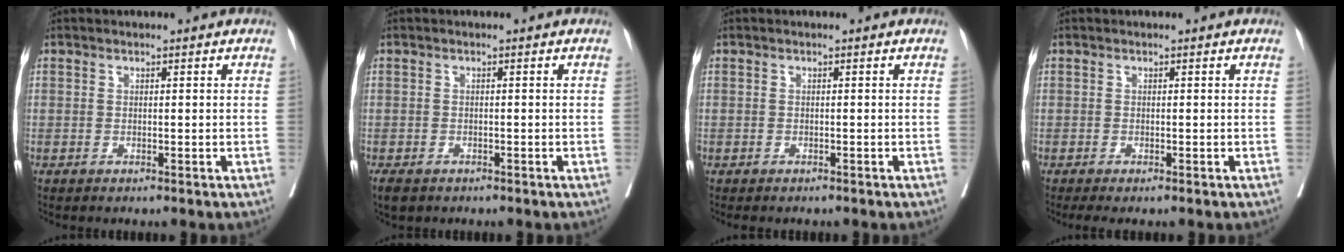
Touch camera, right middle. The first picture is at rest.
{"total": 3.6, "force": [-2.6, 1.9, 1.5], "torque": [-0.026, -0.007, -0.038]}
{"total": 2.1, "force": [-1.8, 0.9, 0.6], "torque": [-0.012, -0.004, -0.022]}
{"total": 2.0, "force": [-1.6, 0.4, 1.1], "torque": [-0.014, -0.007, -0.024]}